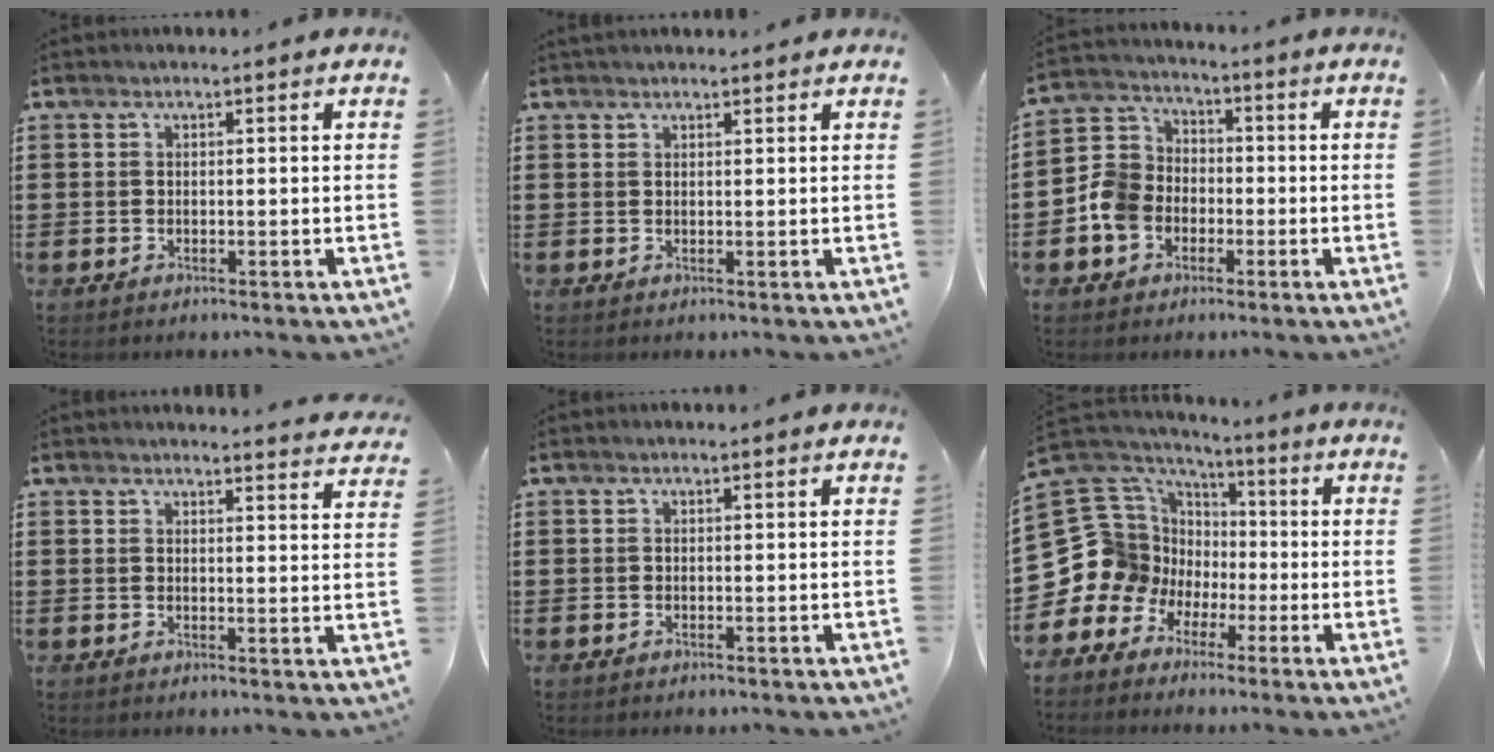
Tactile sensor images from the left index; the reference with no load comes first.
{"total": 1.0, "force": [1.0, 0.2, 0.2], "torque": [-0.005, 0.001, 0.019]}
{"total": 7.1, "force": [-2.9, 5.9, 2.7], "torque": [-0.085, 0.017, -0.059]}
{"total": 2.9, "force": [2.9, -0.3, 0.3], "torque": [-0.006, -0.017, 0.054]}
{"total": 0.0}
{"total": 13.5, "force": [-2.3, 12.8, 3.7], "torque": [-0.142, -0.020, -0.031]}